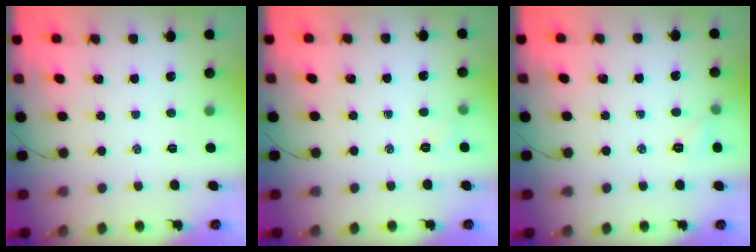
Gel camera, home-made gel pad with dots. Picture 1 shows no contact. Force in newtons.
{"total": 3.6, "press": 3.4, "slide": 1.1}
{"total": 4.9, "press": 4.8, "slide": 1.1}